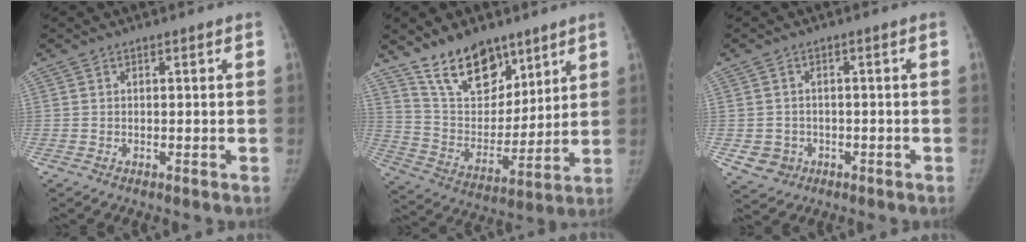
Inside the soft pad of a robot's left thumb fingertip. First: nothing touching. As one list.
[{"total": 15.8, "force": [11.3, 8.4, 7.1], "torque": [-0.069, -0.070, 0.212]}, {"total": 4.4, "force": [-1.4, 4.1, 1.0], "torque": [0.000, 0.009, -0.015]}]